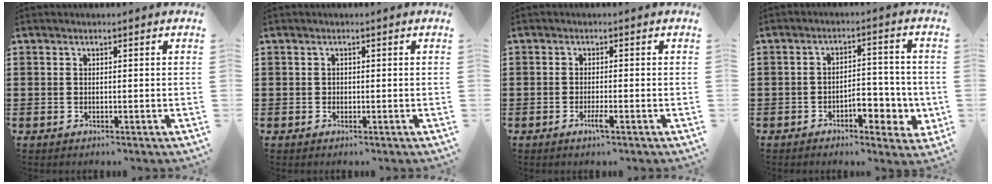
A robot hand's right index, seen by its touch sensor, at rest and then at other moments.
{"total": 0.6, "force": [-0.2, 0.5, 0.2], "torque": [-0.005, 0.003, -0.005]}
{"total": 2.1, "force": [-1.2, 0.1, 1.7], "torque": [-0.036, -0.003, -0.024]}
{"total": 5.8, "force": [-2.5, 3.1, 4.3], "torque": [-0.056, 0.006, -0.049]}